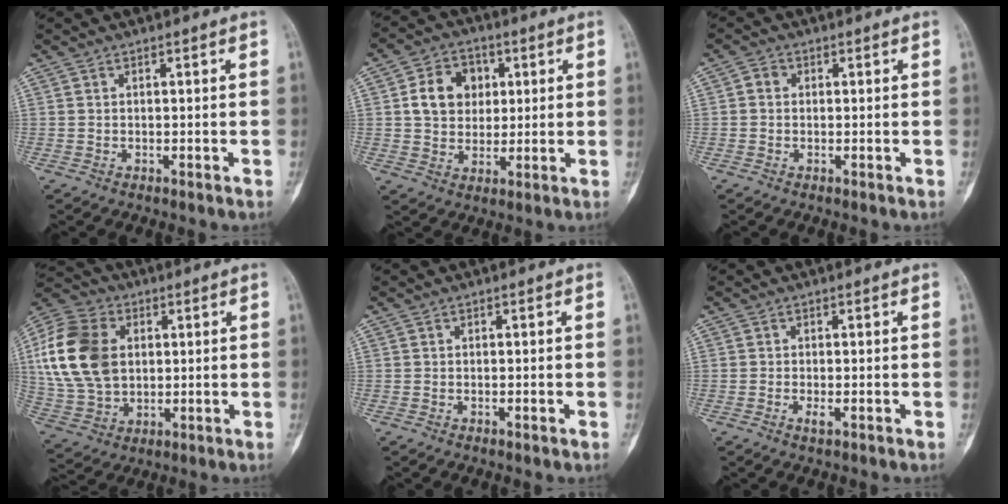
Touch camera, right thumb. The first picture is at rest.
{"total": 9.9, "force": [2.1, 8.0, 5.4], "torque": [-0.053, 0.001, 0.032]}
{"total": 1.9, "force": [0.1, 1.6, 0.9], "torque": [-0.007, 0.004, -0.003]}
{"total": 18.5, "force": [3.2, 13.2, 12.6], "torque": [-0.245, 0.004, 0.063]}
{"total": 0.8, "force": [-0.3, 0.2, 0.7], "torque": [-0.009, -0.001, -0.004]}
{"total": 1.0, "force": [-0.4, 0.1, 0.9], "torque": [-0.017, -0.005, -0.012]}